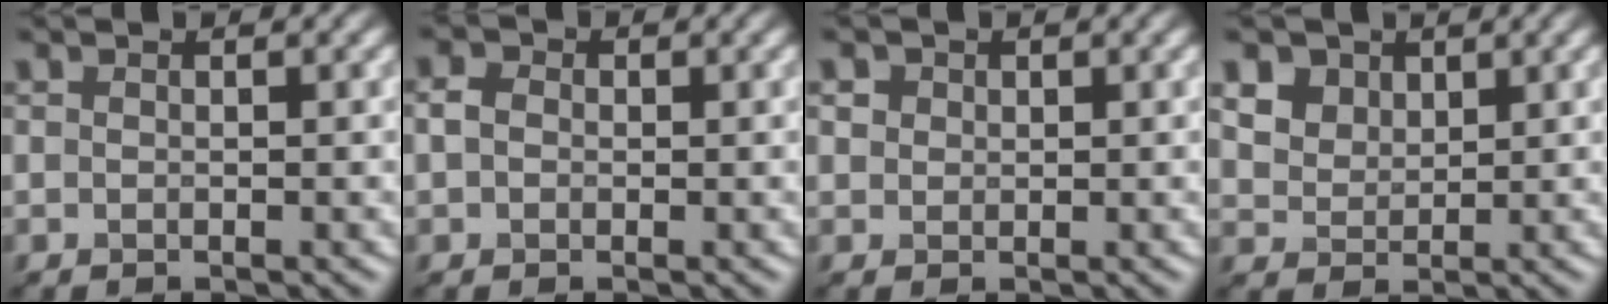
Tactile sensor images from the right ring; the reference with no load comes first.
{"total": 0.6, "force": [-0.5, 0.2, -0.3], "torque": [-0.017, 0.006, 0.011]}
{"total": 0.8, "force": [0.1, -0.1, -0.8], "torque": [-0.001, 0.000, 0.018]}
{"total": 4.1, "force": [3.0, 2.6, 1.0], "torque": [-0.078, 0.007, 0.085]}